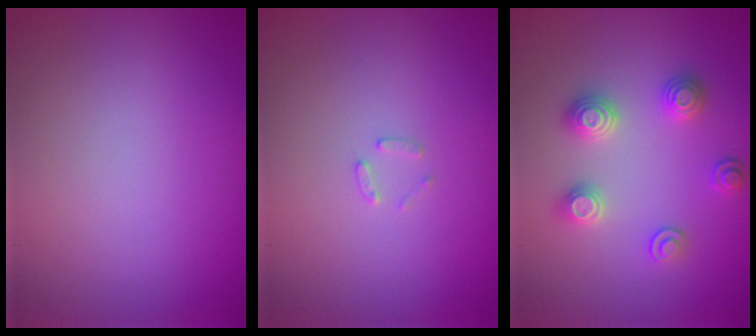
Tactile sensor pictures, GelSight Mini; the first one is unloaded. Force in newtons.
{"total": 0.9, "press": 0.9, "slide": 0.2}
{"total": 2.9, "press": 2.8, "slide": 0.8}